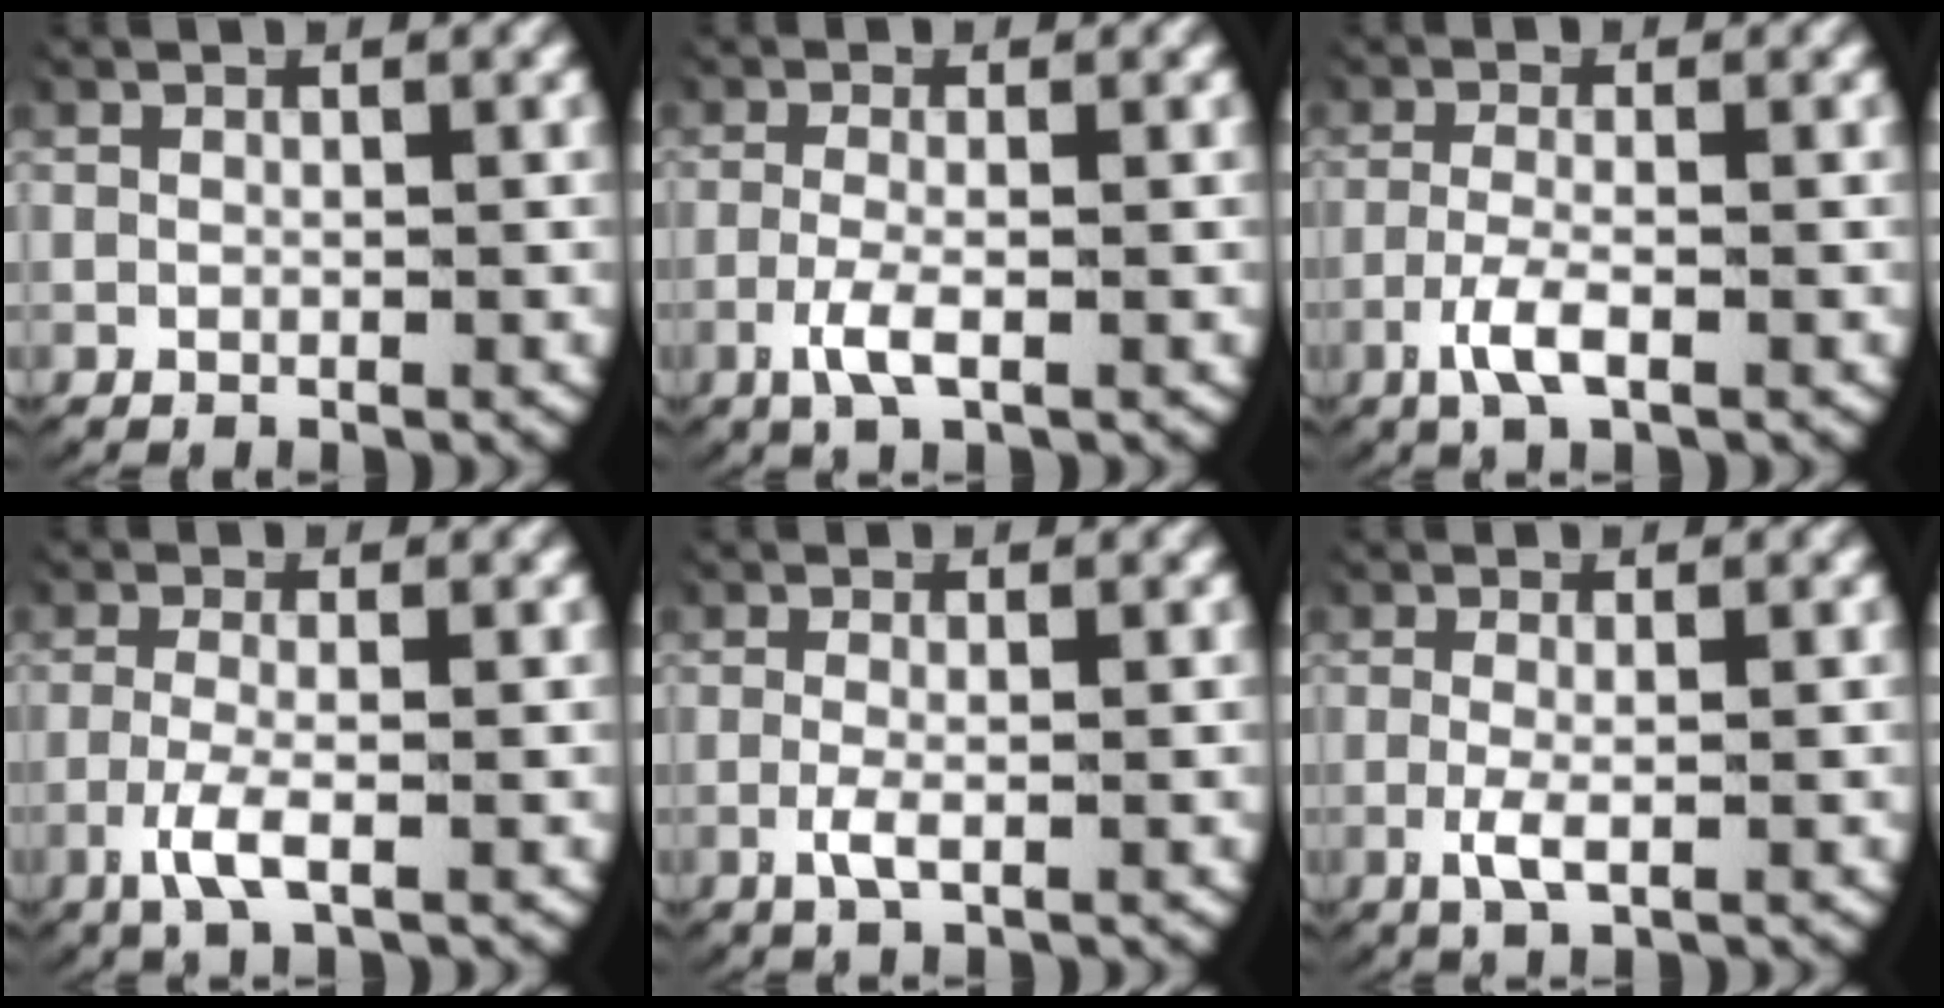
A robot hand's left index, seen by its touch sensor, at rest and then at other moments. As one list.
[{"total": 2.7, "force": [-1.1, 0.7, 2.3], "torque": [-0.063, -0.012, -0.017]}, {"total": 3.1, "force": [-1.5, 0.8, 2.6], "torque": [-0.066, -0.013, -0.024]}, {"total": 3.1, "force": [-1.2, 0.8, 2.8], "torque": [-0.074, -0.014, -0.017]}, {"total": 1.8, "force": [-0.6, 0.3, 1.7], "torque": [-0.045, -0.010, -0.009]}, {"total": 2.2, "force": [-0.6, 0.5, 2.0], "torque": [-0.053, -0.012, -0.007]}]